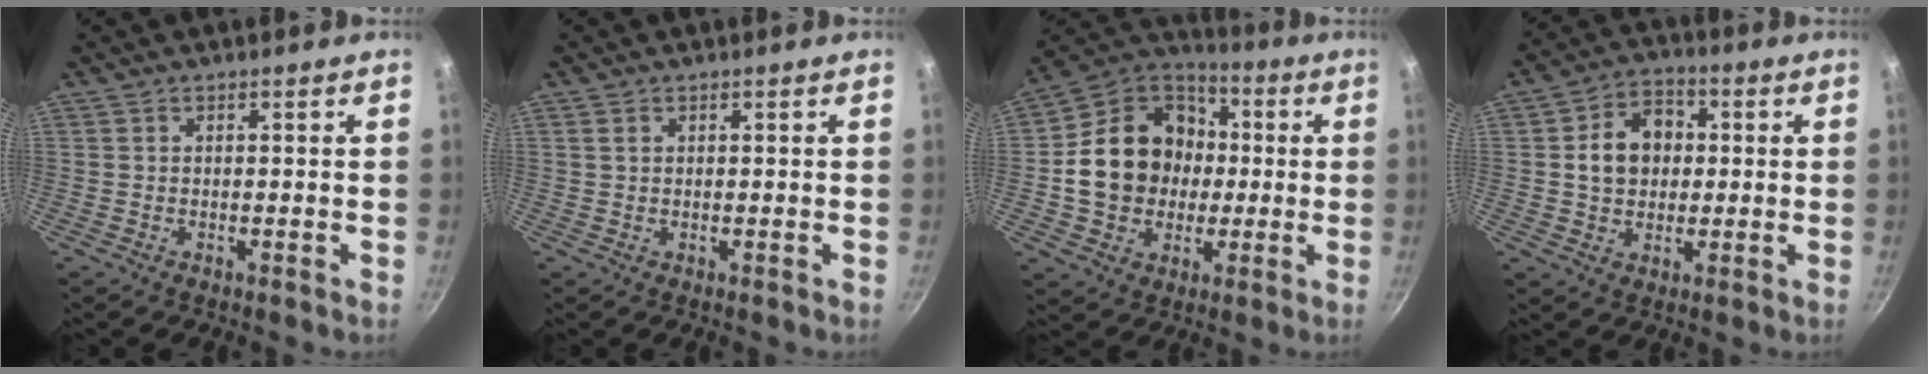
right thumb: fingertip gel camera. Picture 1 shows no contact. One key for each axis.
{"total": 1.2, "fx": 0.5, "fy": 0.8, "fz": 0.6, "tx": -0.010, "ty": 0.001, "tz": 0.009}
{"total": 19.1, "fx": -0.2, "fy": 16.1, "fz": 10.3, "tx": -0.151, "ty": 0.037, "tz": -0.005}
{"total": 10.0, "fx": 1.1, "fy": 7.9, "fz": 6.0, "tx": -0.071, "ty": 0.018, "tz": 0.010}